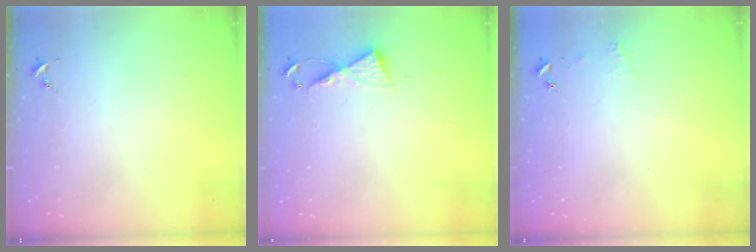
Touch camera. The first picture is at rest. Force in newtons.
{"total": 6.0, "press": 6.0, "slide": 0.6}
{"total": 4.7, "press": 4.6, "slide": 0.5}